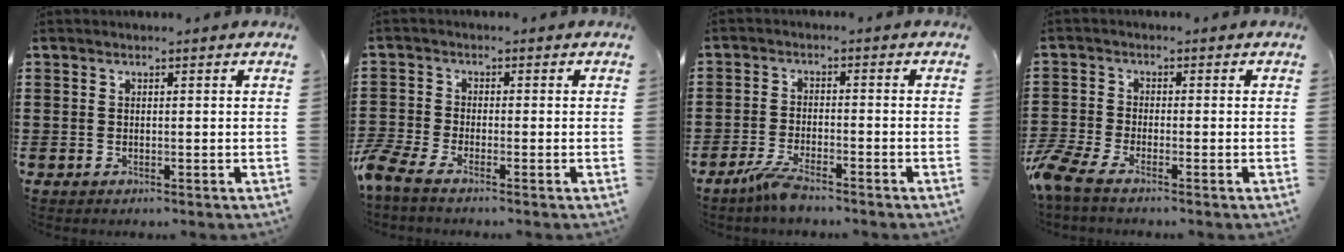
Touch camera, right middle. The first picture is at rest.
{"total": 3.2, "force": [-2.6, 1.0, 1.7], "torque": [-0.064, -0.010, -0.061]}
{"total": 4.0, "force": [-3.4, 0.7, 2.0], "torque": [-0.055, -0.003, -0.071]}
{"total": 3.9, "force": [-3.2, 1.0, 2.0], "torque": [-0.076, -0.013, -0.075]}